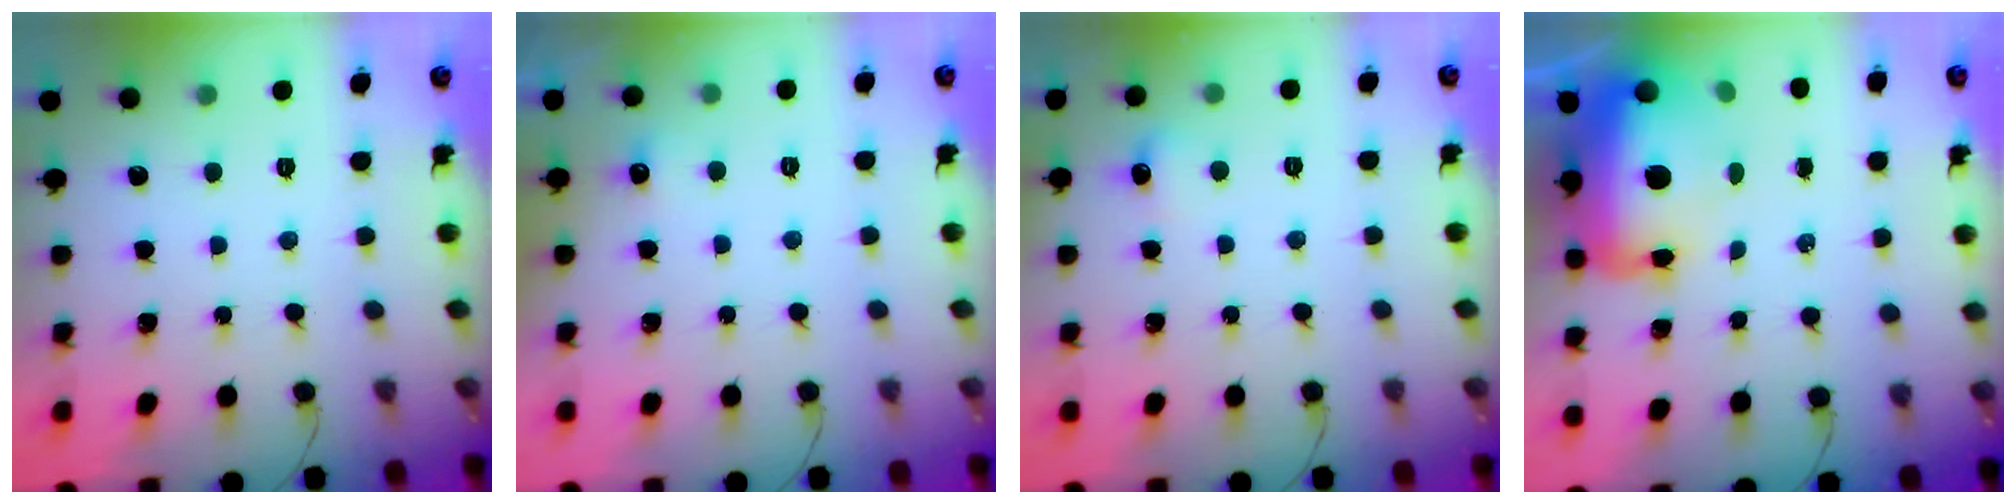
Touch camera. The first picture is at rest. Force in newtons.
{"total": 3.8, "press": 3.6, "slide": 1.2}
{"total": 4.6, "press": 4.0, "slide": 2.3}
{"total": 25.7, "press": 22.0, "slide": 13.2}